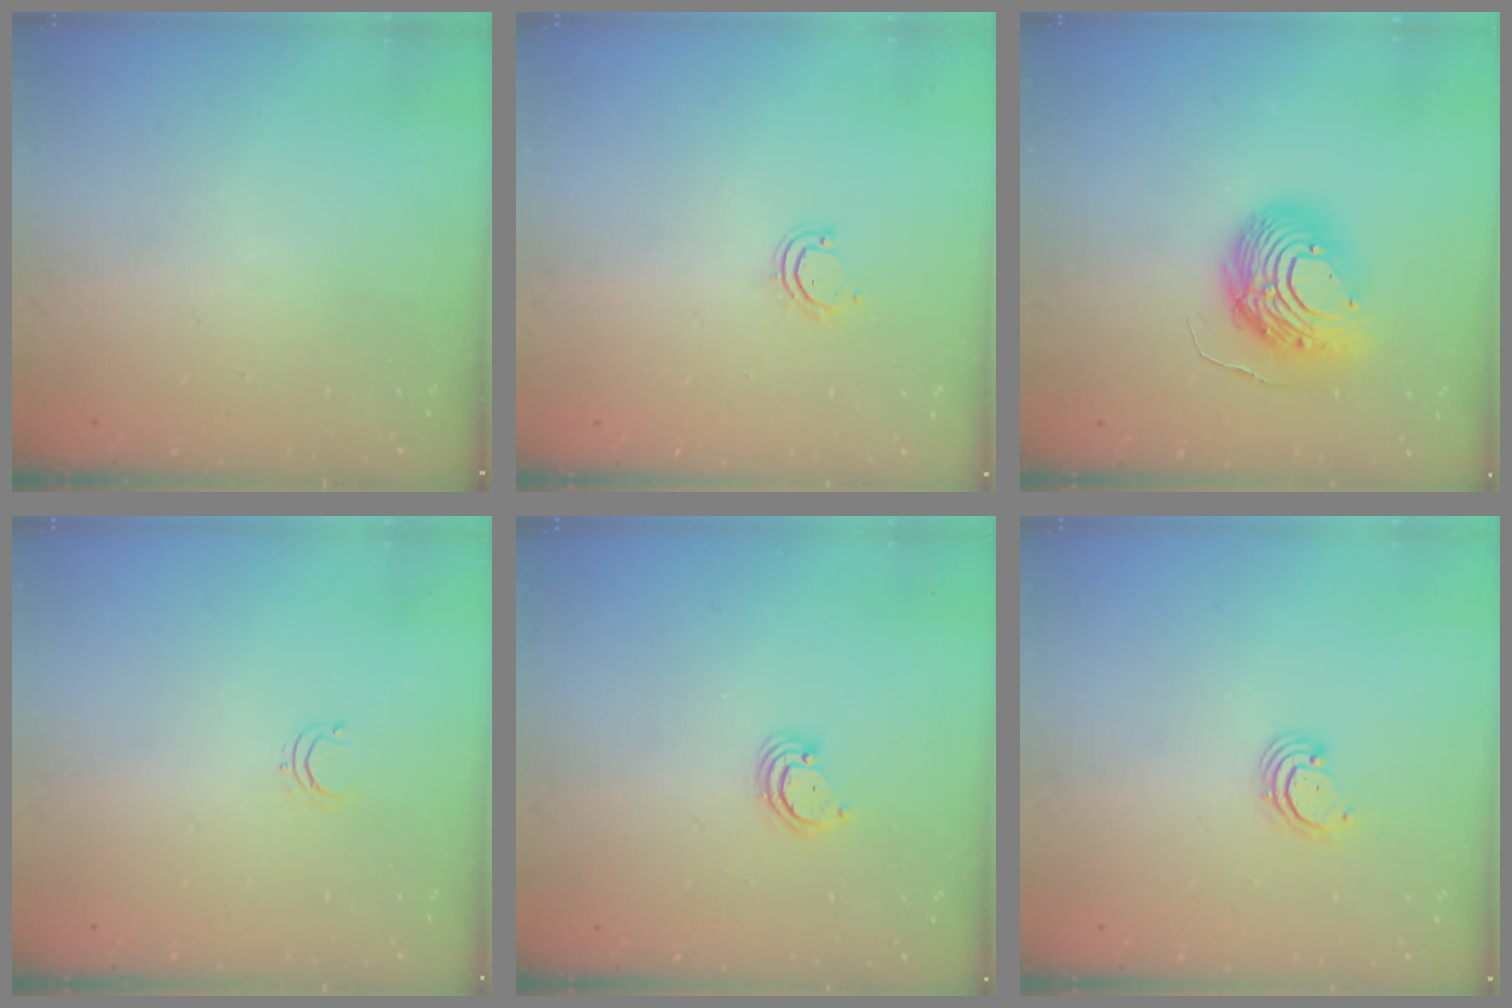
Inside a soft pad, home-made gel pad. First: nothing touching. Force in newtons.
{"total": 3.3, "press": 3.3, "slide": 0.2}
{"total": 12.5, "press": 12.4, "slide": 0.9}
{"total": 2.8, "press": 2.8, "slide": 0.2}
{"total": 2.8, "press": 2.8, "slide": 0.3}
{"total": 2.7, "press": 2.7, "slide": 0.3}